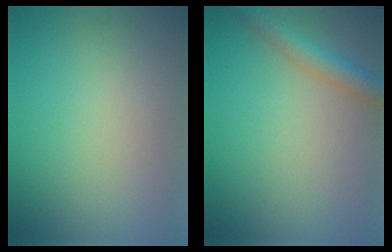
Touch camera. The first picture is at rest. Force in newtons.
{"total": 3.5, "press": 3.5, "slide": 0.1}